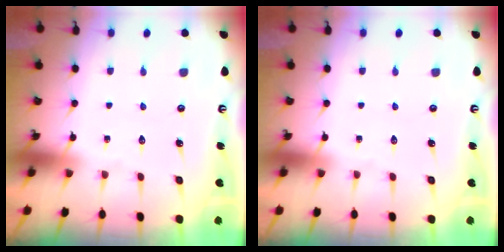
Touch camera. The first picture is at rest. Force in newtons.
{"total": 0.0}